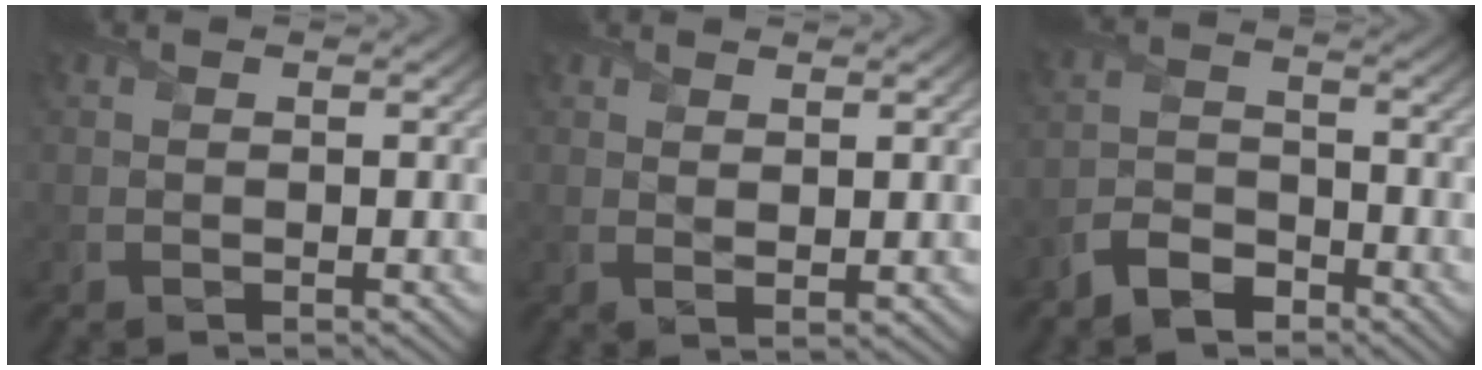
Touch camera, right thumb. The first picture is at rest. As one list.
[{"total": 1.5, "force": [1.2, 0.3, 0.9], "torque": [-0.019, -0.005, 0.025]}, {"total": 4.6, "force": [-3.5, 2.1, 2.1], "torque": [-0.044, -0.003, -0.077]}]